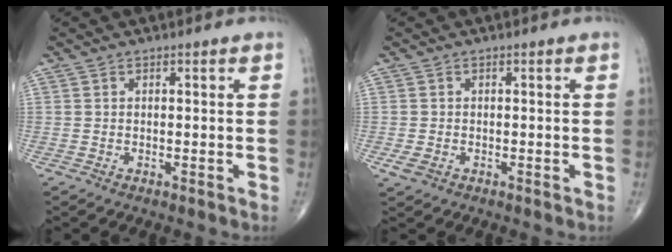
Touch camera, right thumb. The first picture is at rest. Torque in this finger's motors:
{"motor_torque": [0.52, 0.26, 0.07, -0.27, 0.02]}